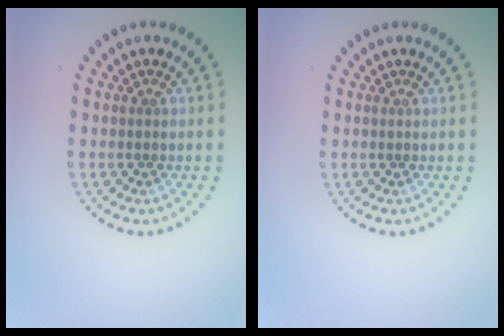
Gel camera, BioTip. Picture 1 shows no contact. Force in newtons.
{"total": 0.0}